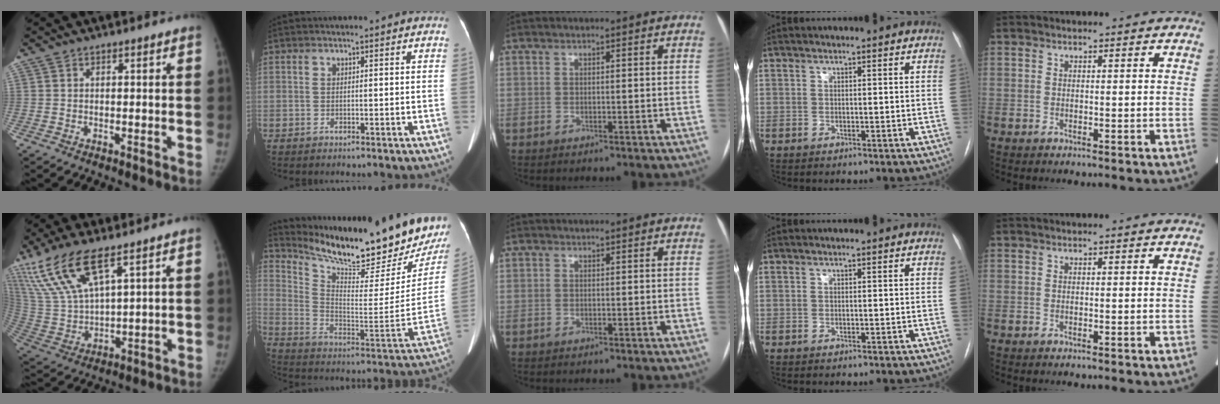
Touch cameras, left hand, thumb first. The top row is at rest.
{"thumb": {"total": 15.1, "force": [9.5, 4.8, 10.8], "torque": [-0.230, -0.034, 0.202]}, "index": {"total": 27.6, "force": [23.3, 3.5, 14.3], "torque": [-0.244, -0.079, 0.334]}}